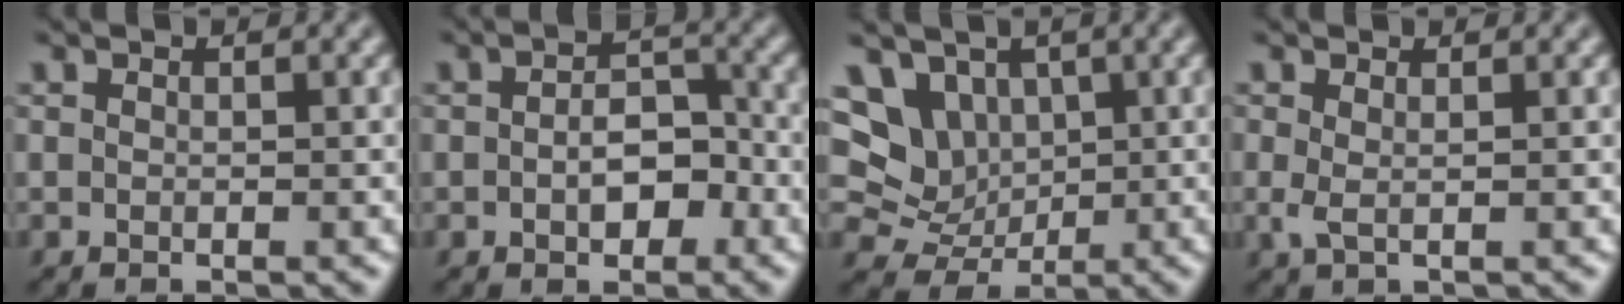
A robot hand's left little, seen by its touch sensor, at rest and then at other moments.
{"total": 4.2, "force": [-1.0, 2.5, 3.1], "torque": [-0.048, 0.001, -0.017]}
{"total": 9.4, "force": [3.1, 7.6, 4.5], "torque": [-0.077, 0.011, 0.043]}
{"total": 1.4, "force": [0.0, 0.5, 1.3], "torque": [-0.033, 0.002, 0.001]}